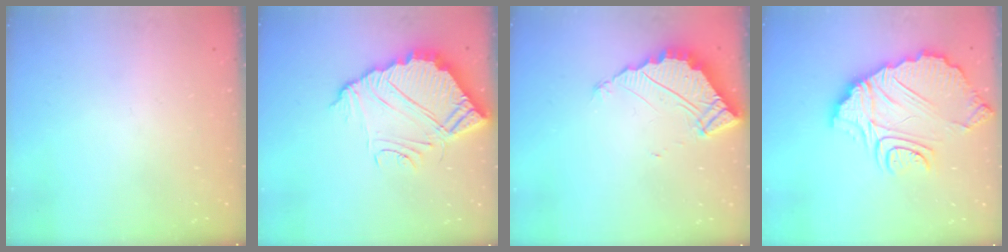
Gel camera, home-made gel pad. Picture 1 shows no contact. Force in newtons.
{"total": 10.5, "press": 10.5, "slide": 0.7}
{"total": 5.3, "press": 5.2, "slide": 0.3}
{"total": 15.4, "press": 15.3, "slide": 1.6}